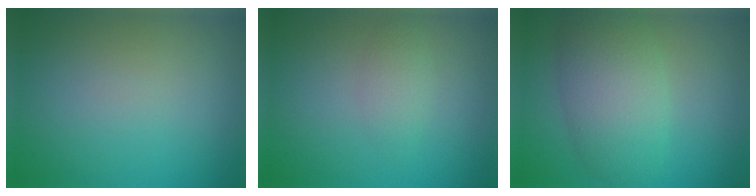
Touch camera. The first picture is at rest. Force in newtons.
{"total": 1.6, "press": 1.6, "slide": 0.1}
{"total": 5.9, "press": 5.9, "slide": 0.2}